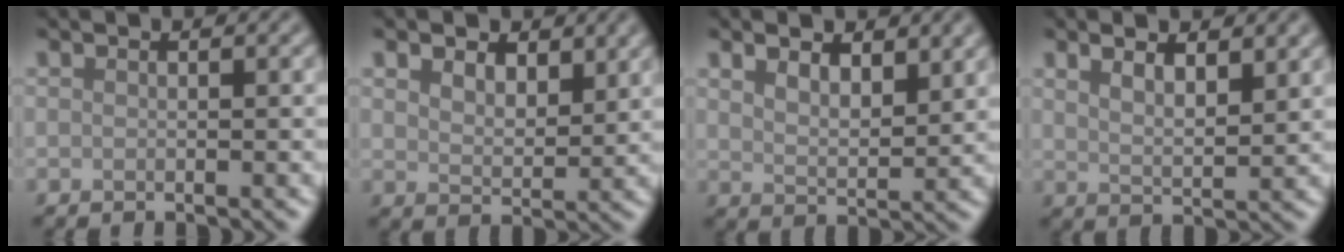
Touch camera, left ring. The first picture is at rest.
{"total": 3.6, "force": [2.2, 2.1, 1.9], "torque": [-0.041, -0.005, 0.035]}
{"total": 3.9, "force": [2.5, 1.7, 2.5], "torque": [-0.048, -0.006, 0.045]}
{"total": 3.7, "force": [2.5, 1.2, 2.5], "torque": [-0.044, 0.001, 0.041]}